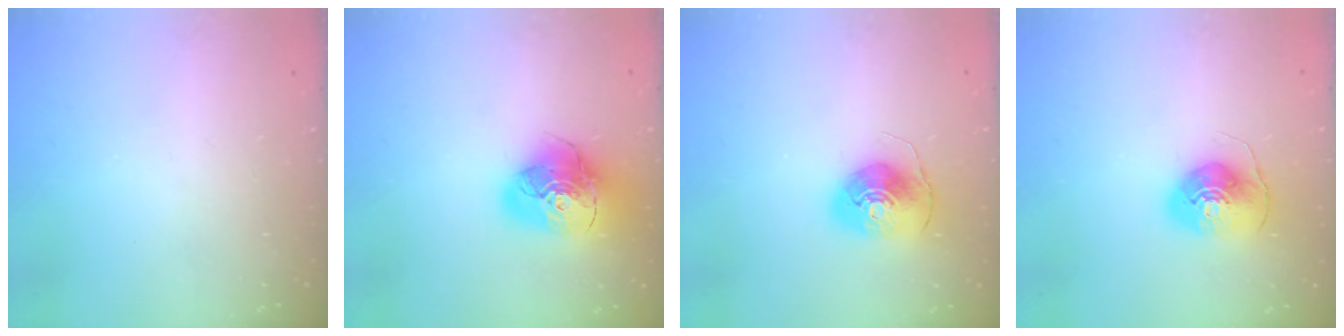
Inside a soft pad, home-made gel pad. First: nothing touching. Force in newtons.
{"total": 20.1, "press": 20.0, "slide": 2.6}
{"total": 8.4, "press": 8.3, "slide": 1.5}
{"total": 9.8, "press": 9.7, "slide": 1.4}